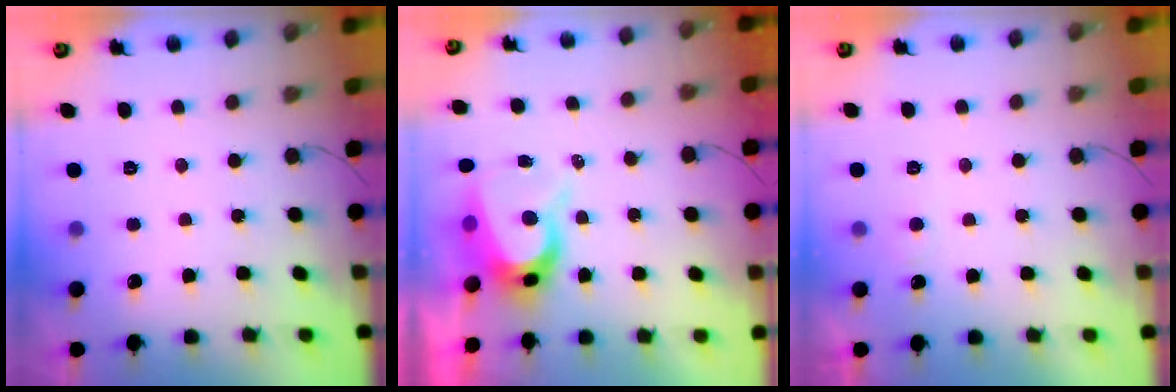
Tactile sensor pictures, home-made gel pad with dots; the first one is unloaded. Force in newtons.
{"total": 8.7, "press": 8.6, "slide": 0.7}
{"total": 3.7, "press": 3.7, "slide": 0.3}